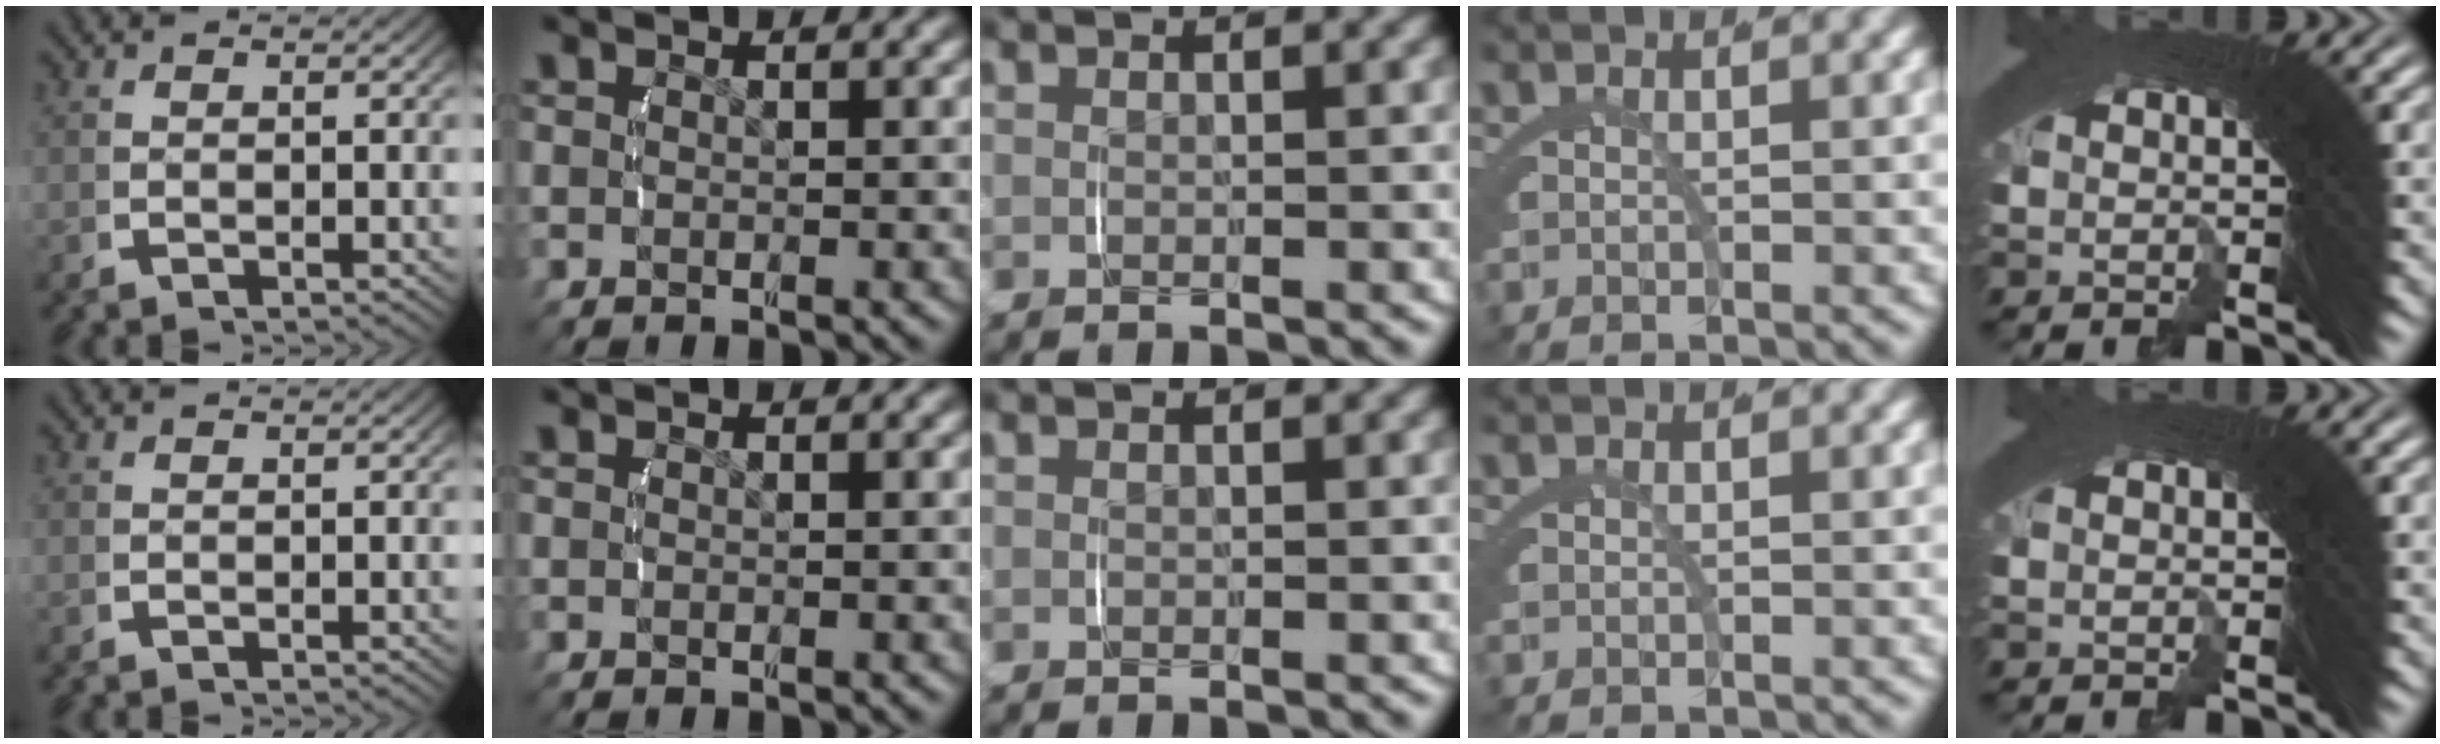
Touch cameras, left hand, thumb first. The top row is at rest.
{}